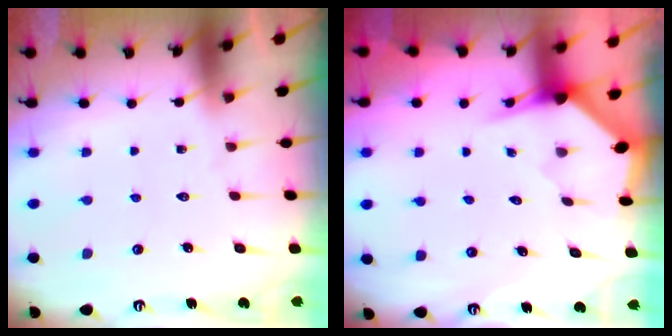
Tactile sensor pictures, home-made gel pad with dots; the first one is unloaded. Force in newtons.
{"total": 3.0, "press": 3.0, "slide": 0.2}